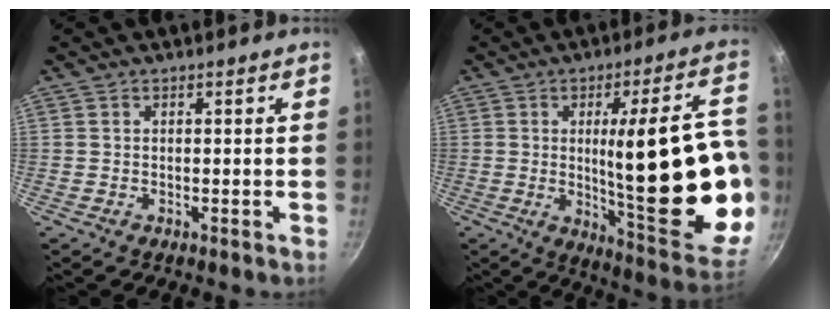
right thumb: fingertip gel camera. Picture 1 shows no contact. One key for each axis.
{"total": 27.7, "fx": -1.4, "fy": 8.3, "fz": 26.4, "tx": -0.338, "ty": -0.011, "tz": -0.005}